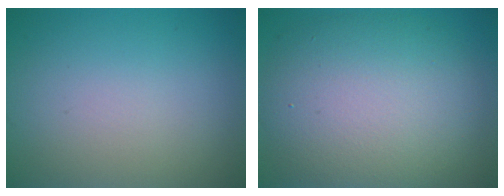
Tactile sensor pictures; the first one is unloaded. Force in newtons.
{"total": 10.3, "press": 10.3, "slide": 0.5}